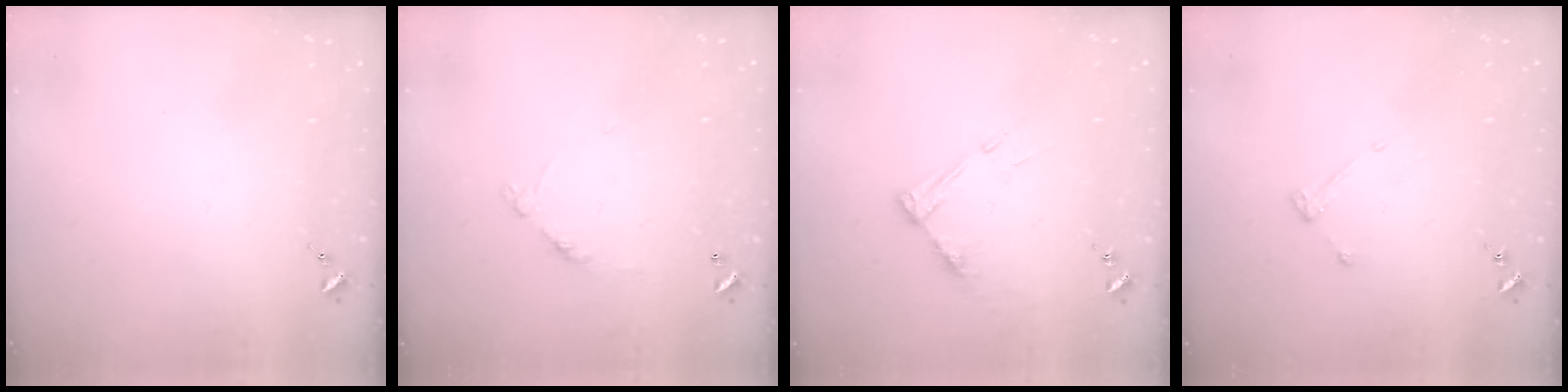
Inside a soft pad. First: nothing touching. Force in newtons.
{"total": 6.7, "press": 6.6, "slide": 0.5}
{"total": 8.1, "press": 8.1, "slide": 0.6}
{"total": 3.1, "press": 3.0, "slide": 0.5}